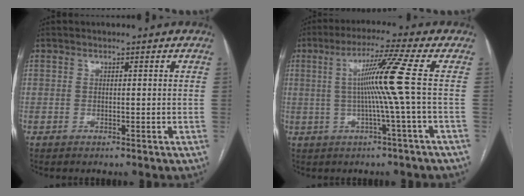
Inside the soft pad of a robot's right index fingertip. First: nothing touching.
{"total": 8.7, "force": [0.3, -2.7, 8.3], "torque": [-0.144, 0.008, 0.015]}